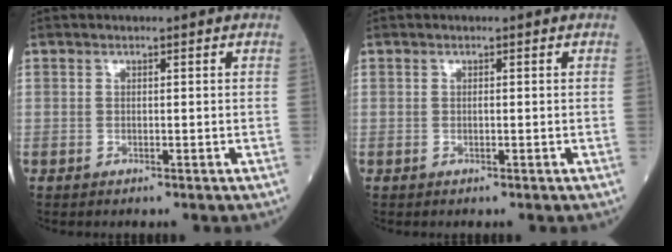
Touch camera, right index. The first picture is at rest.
{"total": 0.6, "force": [-0.1, 0.3, 0.4], "torque": [-0.016, 0.000, -0.001]}